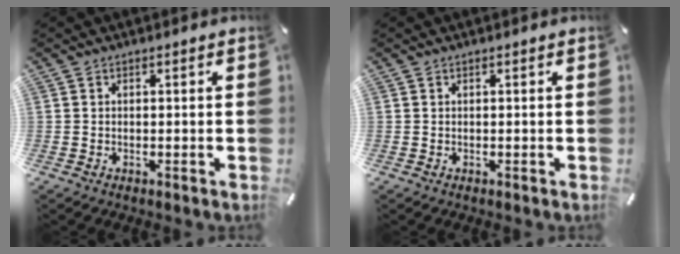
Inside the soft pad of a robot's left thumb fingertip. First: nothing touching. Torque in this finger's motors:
{"motor_torque": [0.04, -0.02, 0.06, 0.01, -0.02]}